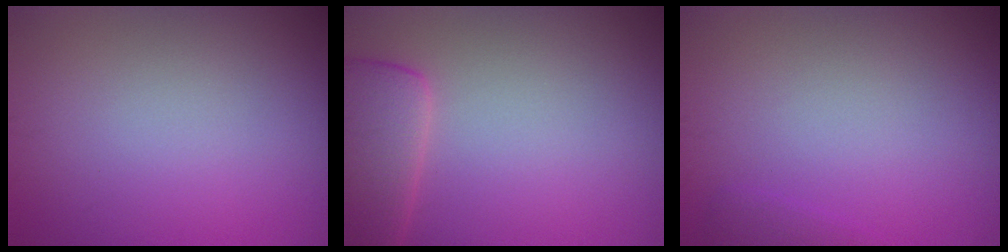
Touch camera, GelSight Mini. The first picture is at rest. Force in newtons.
{"total": 4.8, "press": 4.8, "slide": 0.5}
{"total": 0.8, "press": 0.8, "slide": 0.1}